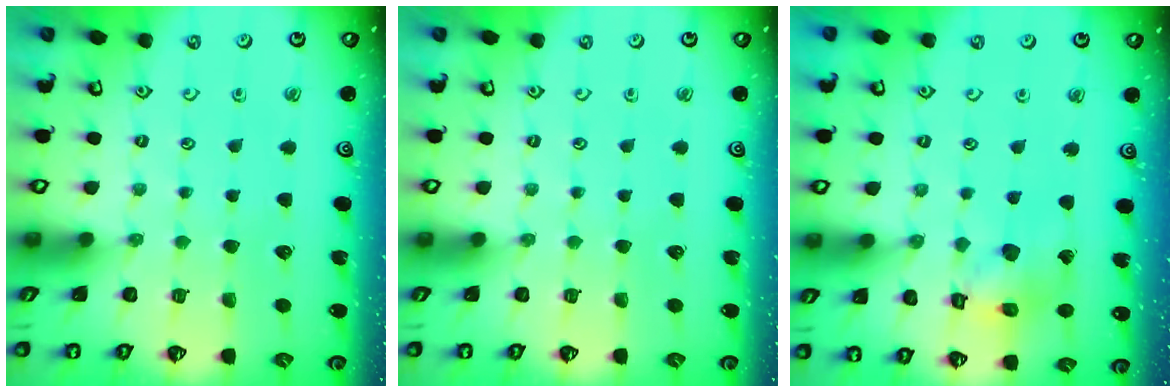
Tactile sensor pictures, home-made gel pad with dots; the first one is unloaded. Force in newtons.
{"total": 0.0}
{"total": 11.3, "press": 11.2, "slide": 1.4}